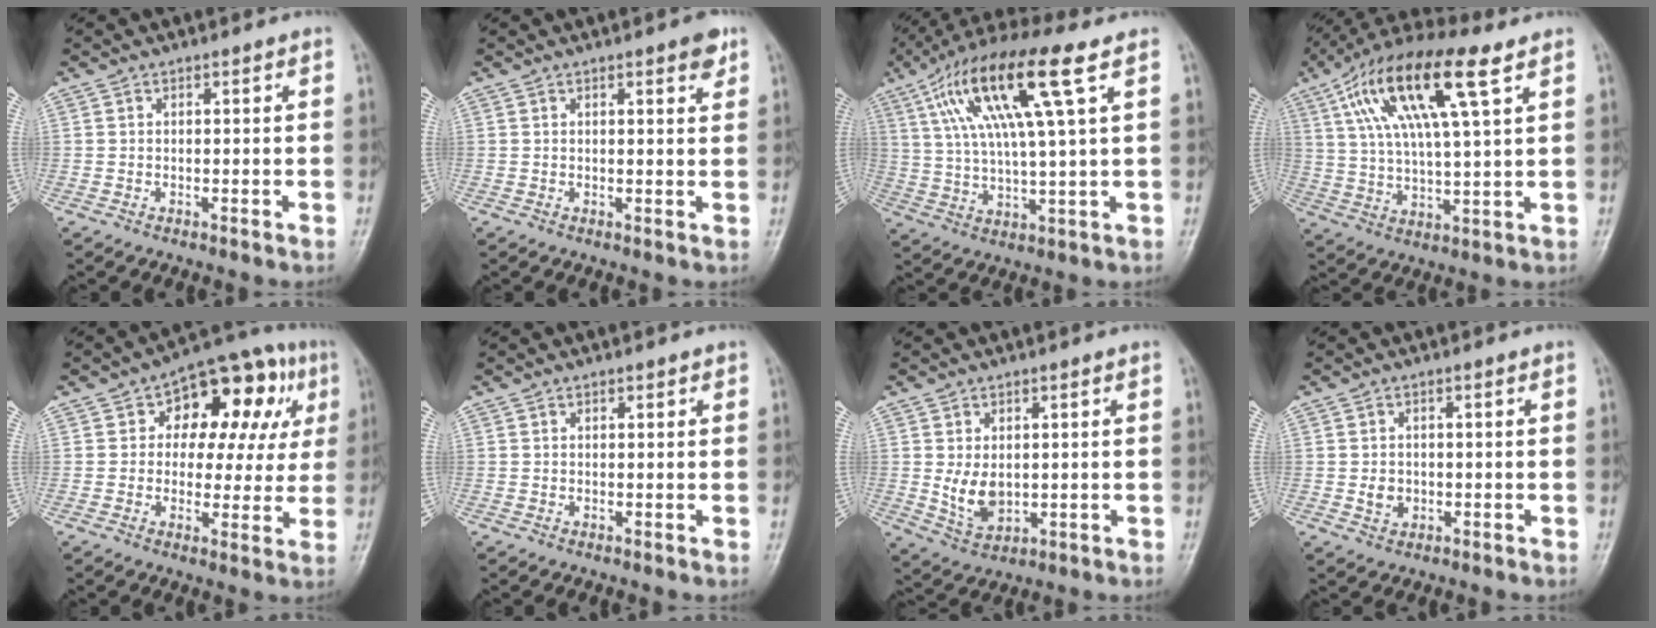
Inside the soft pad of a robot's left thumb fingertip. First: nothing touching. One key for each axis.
{"total": 3.0, "fx": 1.8, "fy": 0.8, "fz": 2.3, "tx": -0.024, "ty": -0.008, "tz": 0.020}
{"total": 17.7, "fx": 7.2, "fy": 2.7, "fz": 15.9, "tx": -0.313, "ty": 0.004, "tz": 0.128}
{"total": 18.4, "fx": 8.2, "fy": 4.7, "fz": 15.7, "tx": -0.301, "ty": 0.003, "tz": 0.149}
{"total": 16.3, "fx": 5.1, "fy": 10.2, "fz": 11.6, "tx": -0.082, "ty": 0.019, "tz": 0.062}
{"total": 0.8, "fx": 0.5, "fy": 0.5, "fz": 0.4, "tx": 0.002, "ty": -0.002, "tz": 0.004}
{"total": 6.1, "fx": 0.4, "fy": 4.3, "fz": 4.4, "tx": -0.065, "ty": -0.014, "tz": 0.023}
{"total": 2.7, "fx": -0.3, "fy": 2.3, "fz": 1.4, "tx": -0.015, "ty": 0.001, "tz": -0.001}